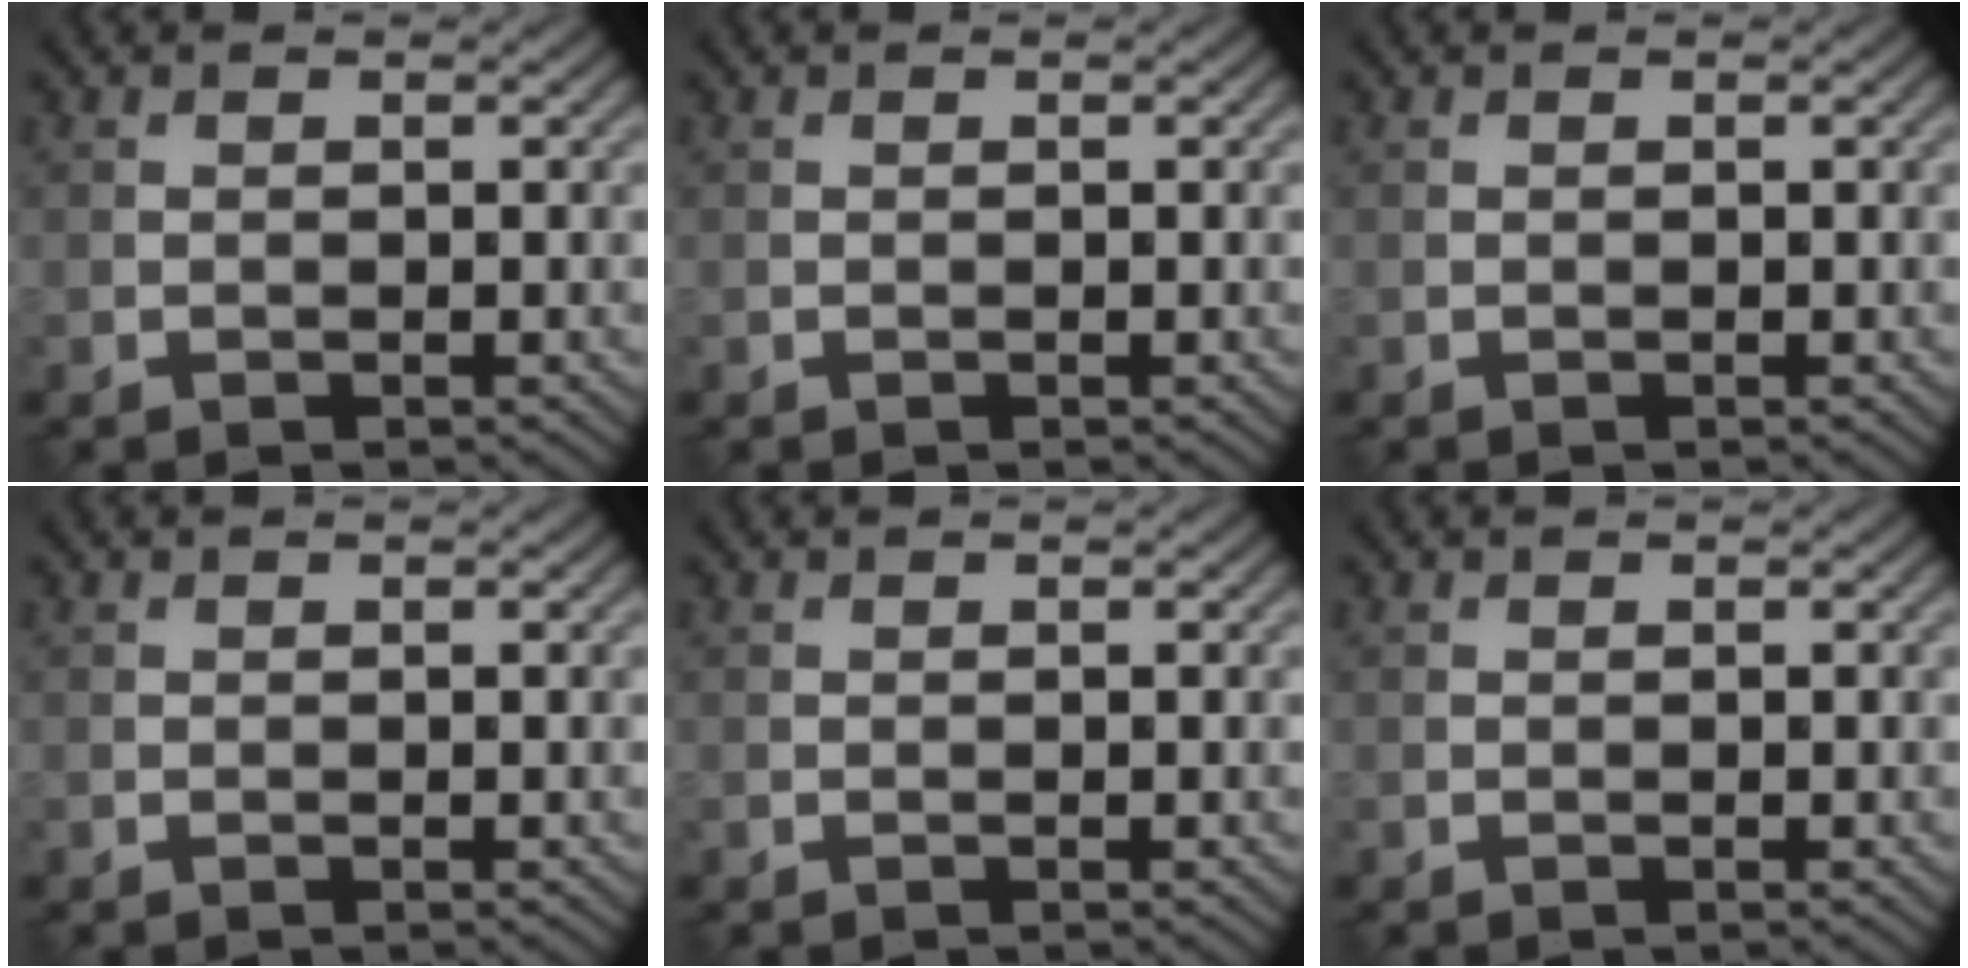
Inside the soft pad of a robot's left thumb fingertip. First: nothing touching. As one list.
[{"total": 0.0}, {"total": 0.0}, {"total": 0.0}, {"total": 0.0}, {"total": 0.0}]